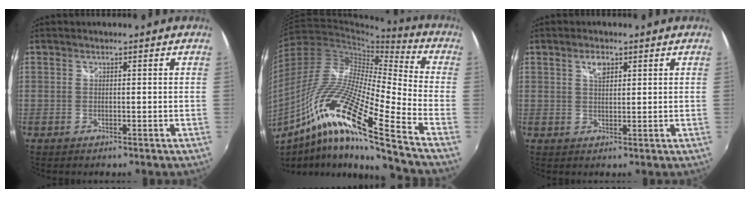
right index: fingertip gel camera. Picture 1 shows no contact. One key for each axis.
{"total": 22.6, "fx": -12.3, "fy": 1.9, "fz": 18.9, "tx": -0.332, "ty": -0.035, "tz": -0.246}
{"total": 3.1, "fx": 1.6, "fy": 1.6, "fz": 2.1, "tx": -0.035, "ty": 0.004, "tz": 0.027}